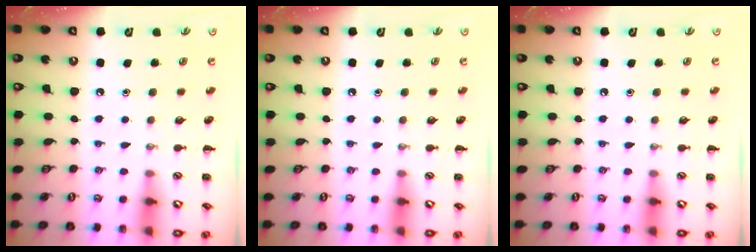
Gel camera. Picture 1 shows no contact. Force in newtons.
{"total": 0.0}
{"total": 0.0}